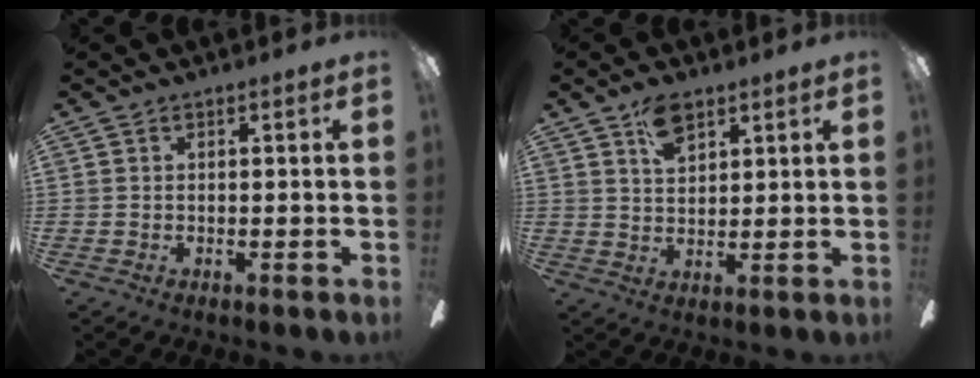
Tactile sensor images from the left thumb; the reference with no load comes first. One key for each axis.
{"total": 6.7, "fx": 4.1, "fy": 3.8, "fz": 3.7, "tx": -0.061, "ty": -0.004, "tz": 0.074}